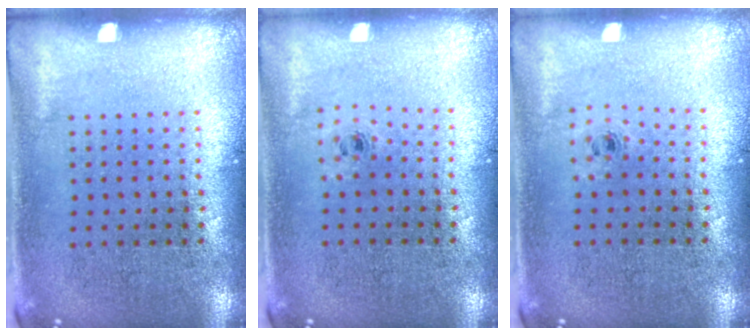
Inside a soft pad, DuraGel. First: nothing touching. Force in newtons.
{"total": 0.6, "press": 0.3, "slide": 0.5}
{"total": 0.6, "press": 0.3, "slide": 0.5}